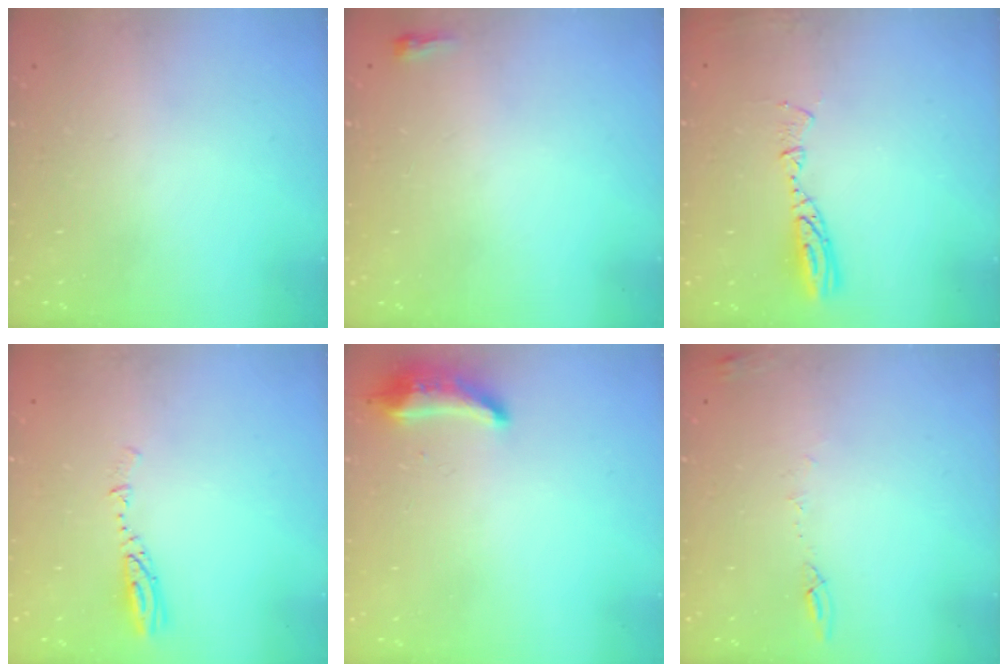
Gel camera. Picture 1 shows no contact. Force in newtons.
{"total": 2.4, "press": 2.4, "slide": 0.6}
{"total": 8.0, "press": 8.0, "slide": 0.7}
{"total": 3.6, "press": 3.5, "slide": 0.4}
{"total": 10.1, "press": 9.0, "slide": 4.6}
{"total": 5.2, "press": 5.1, "slide": 0.7}